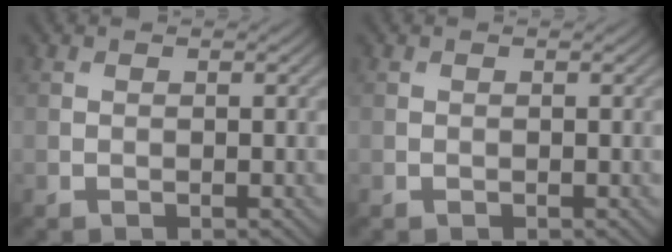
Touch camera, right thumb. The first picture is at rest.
{"total": 0.0}